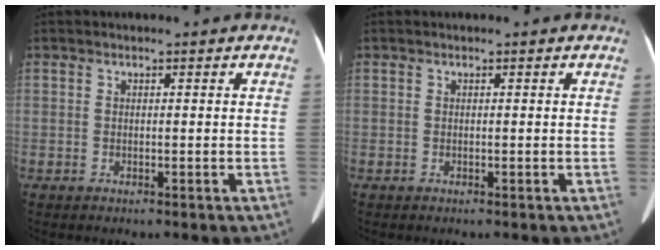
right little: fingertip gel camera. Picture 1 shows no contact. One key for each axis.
{"total": 0.0}